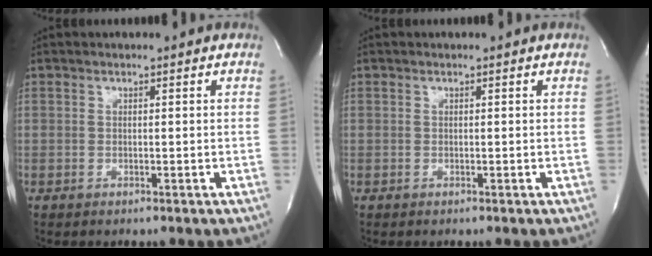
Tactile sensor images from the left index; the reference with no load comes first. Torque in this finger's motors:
{"motor_torque": [0.00, 0.00, 0.00, 0.00]}